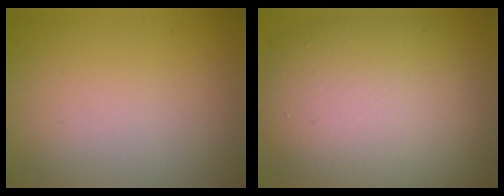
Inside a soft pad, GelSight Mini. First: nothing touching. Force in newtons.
{"total": 11.0, "press": 11.0, "slide": 0.4}